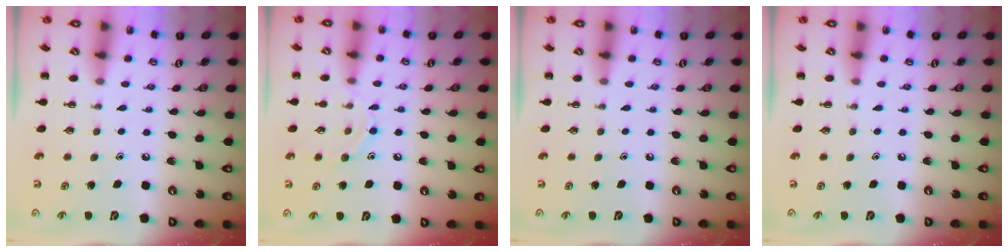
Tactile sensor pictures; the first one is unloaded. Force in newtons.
{"total": 8.2, "press": 8.1, "slide": 1.1}
{"total": 0.0}
{"total": 0.0}